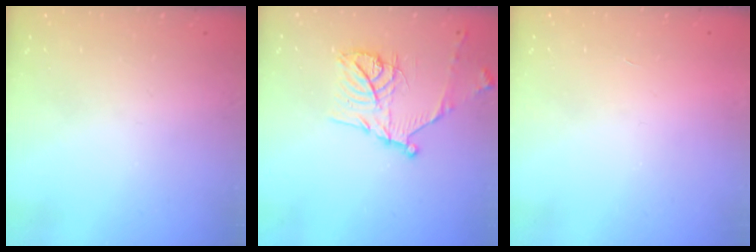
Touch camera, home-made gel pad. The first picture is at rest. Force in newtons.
{"total": 16.1, "press": 16.1, "slide": 1.3}
{"total": 1.8, "press": 1.8, "slide": 0.1}